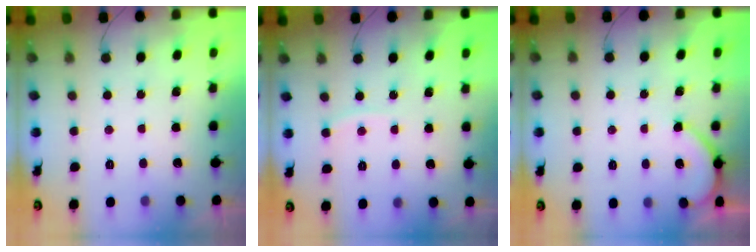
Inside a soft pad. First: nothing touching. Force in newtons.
{"total": 3.3, "press": 3.3, "slide": 0.5}
{"total": 4.2, "press": 4.2, "slide": 0.5}